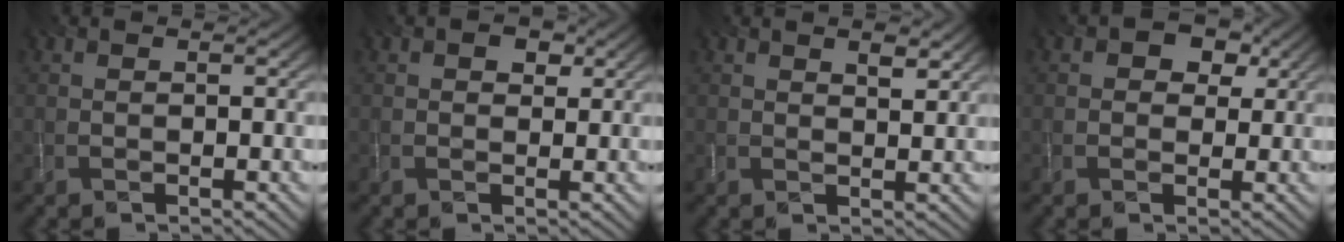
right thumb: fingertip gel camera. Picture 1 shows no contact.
{"total": 2.3, "force": [1.0, 1.6, 1.3], "torque": [-0.023, -0.002, 0.014]}
{"total": 2.6, "force": [1.6, 1.0, 1.7], "torque": [-0.030, -0.003, 0.031]}
{"total": 4.3, "force": [1.5, 3.4, 2.1], "torque": [-0.027, 0.002, 0.007]}